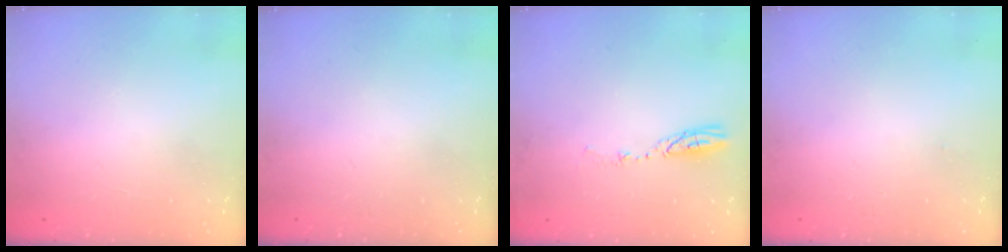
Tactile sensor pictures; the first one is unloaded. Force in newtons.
{"total": 0.0}
{"total": 3.8, "press": 3.8, "slide": 0.3}
{"total": 9.0, "press": 1.4, "slide": 8.9}